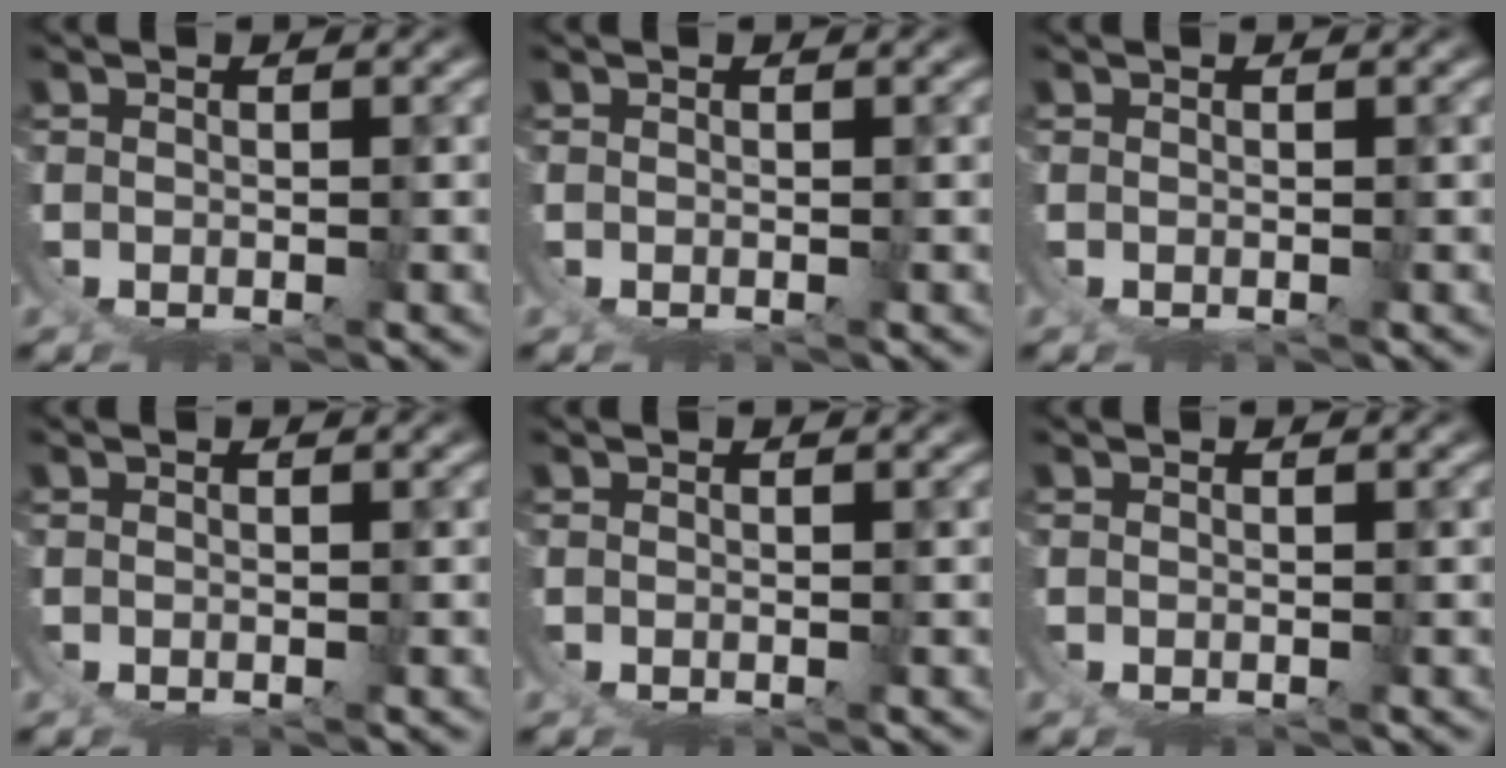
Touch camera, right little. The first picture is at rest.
{"total": 0.0}
{"total": 0.0}
{"total": 0.0}
{"total": 0.0}
{"total": 0.0}